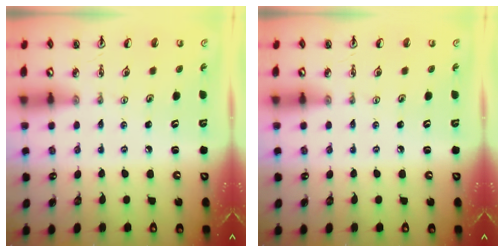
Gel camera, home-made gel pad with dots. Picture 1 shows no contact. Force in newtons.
{"total": 0.0}